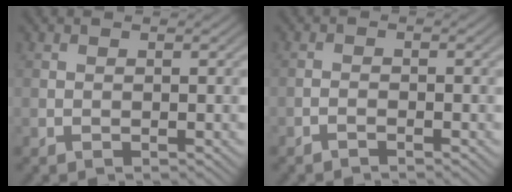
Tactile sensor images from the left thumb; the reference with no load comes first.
{"total": 0.9, "force": [-0.8, 0.1, 0.3], "torque": [-0.004, 0.001, -0.018]}